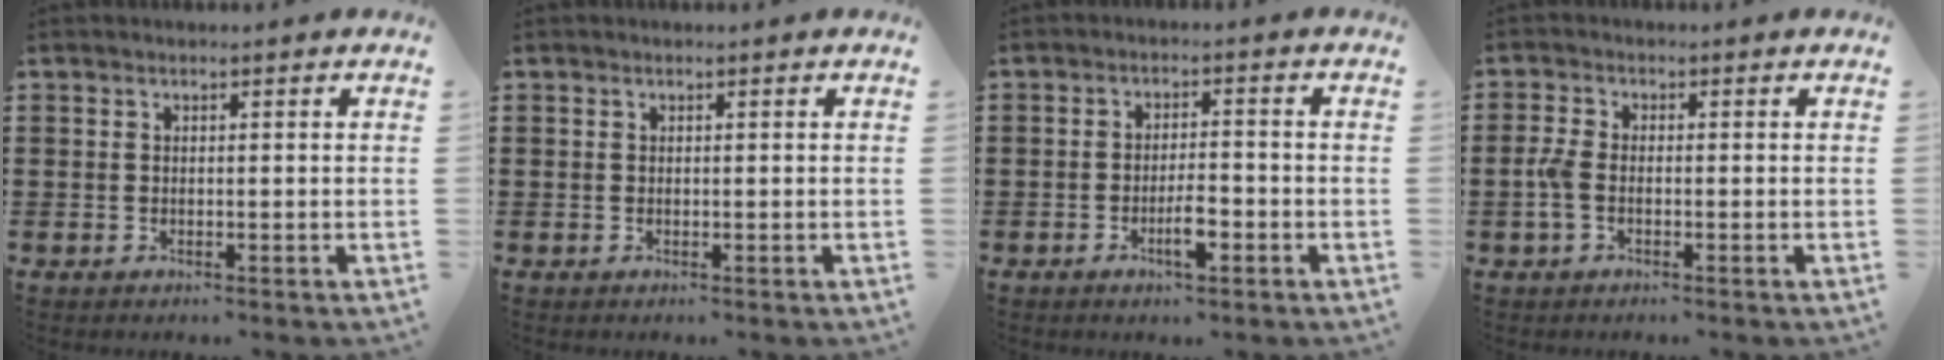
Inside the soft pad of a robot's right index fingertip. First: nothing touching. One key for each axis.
{"total": 0.0}
{"total": 4.4, "fx": -1.9, "fy": 1.3, "fz": 3.7, "tx": -0.068, "ty": 0.003, "tz": -0.035}
{"total": 2.8, "fx": -0.7, "fy": 1.4, "fz": 2.3, "tx": -0.064, "ty": -0.004, "tz": -0.020}